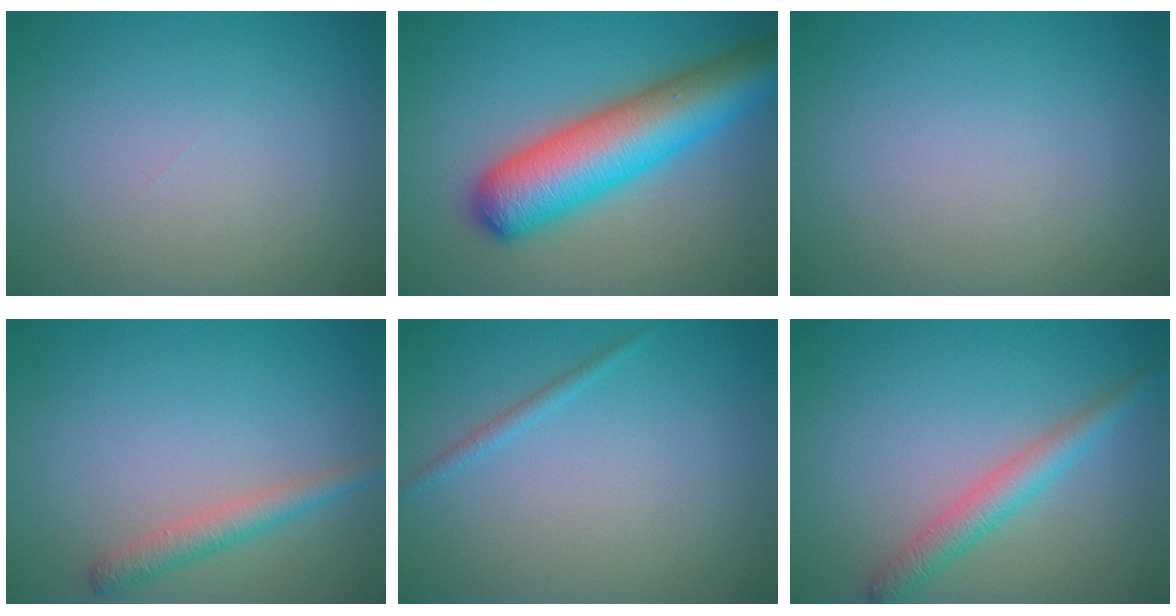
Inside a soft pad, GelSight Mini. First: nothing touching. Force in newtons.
{"total": 9.7, "press": 9.7, "slide": 0.3}
{"total": 0.0}
{"total": 2.2, "press": 2.2, "slide": 0.1}
{"total": 0.9, "press": 0.9, "slide": 0.2}
{"total": 2.8, "press": 2.8, "slide": 0.1}